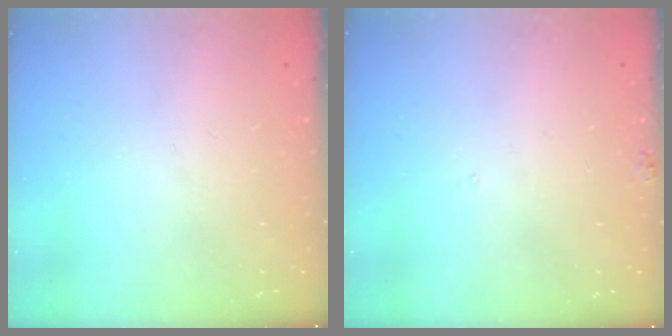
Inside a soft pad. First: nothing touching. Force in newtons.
{"total": 4.5, "press": 4.5, "slide": 0.3}